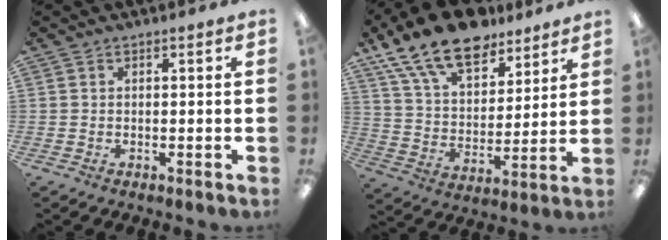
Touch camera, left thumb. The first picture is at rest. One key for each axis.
{"total": 17.6, "fx": 12.9, "fy": 8.4, "fz": 8.5, "tx": -0.158, "ty": -0.073, "tz": 0.233}